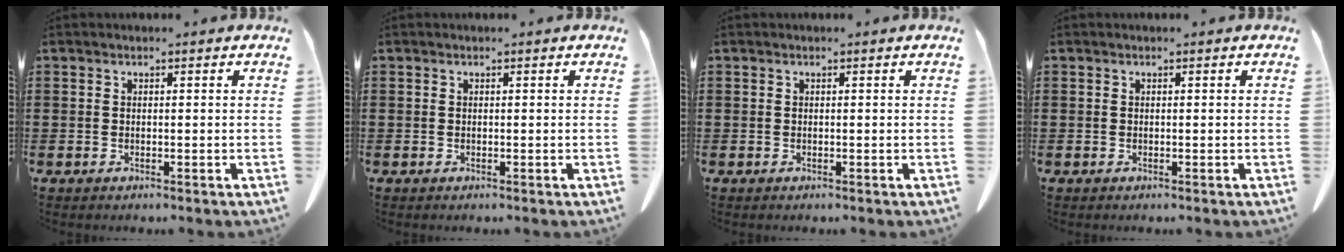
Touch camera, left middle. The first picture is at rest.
{"total": 0.0}
{"total": 0.0}
{"total": 0.0}